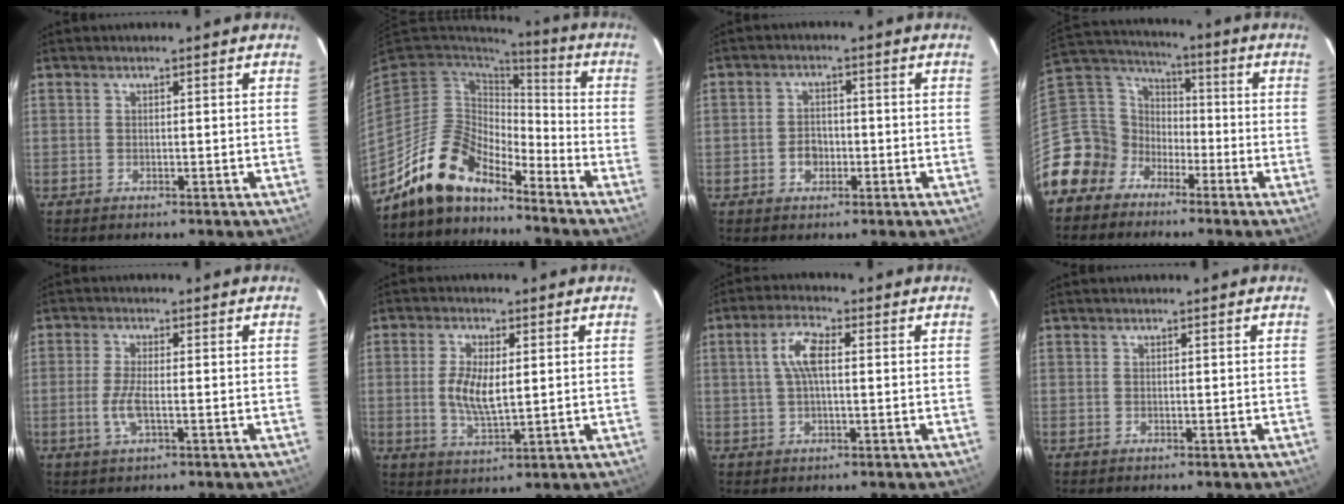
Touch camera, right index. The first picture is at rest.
{"total": 14.0, "force": [-11.6, 5.4, 5.7], "torque": [-0.119, 0.011, -0.223]}
{"total": 3.6, "force": [-1.2, 2.8, 1.9], "torque": [-0.037, 0.008, -0.018]}
{"total": 12.0, "force": [-6.9, 9.6, 2.1], "torque": [-0.072, 0.041, -0.144]}
{"total": 4.6, "force": [-1.3, 1.1, 4.3], "torque": [-0.092, -0.005, -0.027]}
{"total": 7.2, "force": [0.4, 2.9, 6.6], "torque": [-0.129, -0.004, 0.009]}
{"total": 5.7, "force": [0.9, 2.0, 5.3], "torque": [-0.107, 0.013, 0.018]}
{"total": 0.0}